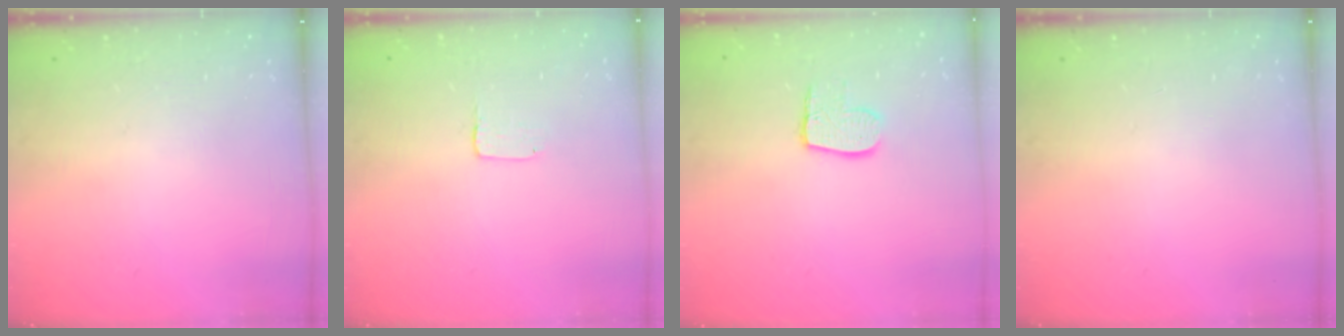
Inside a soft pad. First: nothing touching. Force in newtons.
{"total": 1.3, "press": 1.2, "slide": 0.1}
{"total": 8.7, "press": 8.6, "slide": 0.7}
{"total": 0.0}